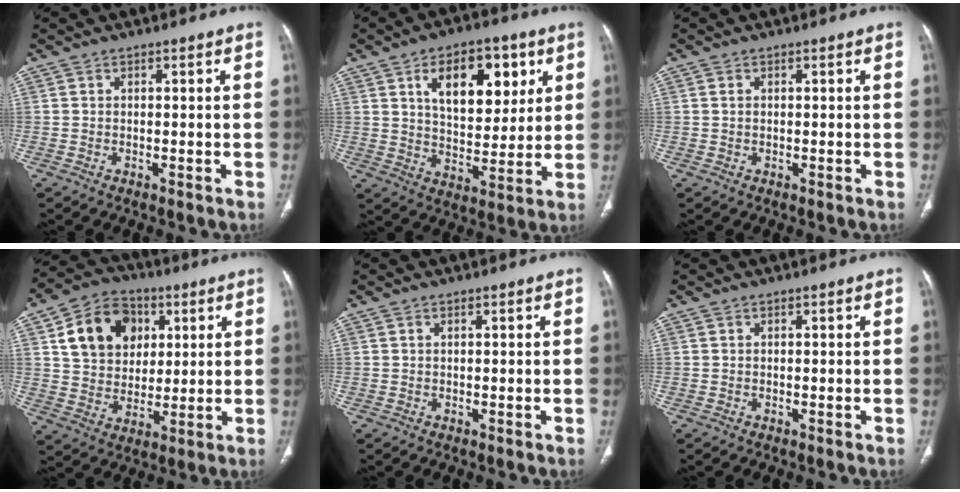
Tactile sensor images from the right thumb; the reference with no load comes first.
{"total": 16.2, "force": [6.4, 9.2, 11.7], "torque": [-0.129, -0.023, 0.109]}
{"total": 0.7, "force": [0.2, 0.4, 0.5], "torque": [-0.014, 0.003, 0.006]}
{"total": 14.7, "force": [4.9, 11.4, 7.9], "torque": [-0.104, -0.004, 0.083]}
{"total": 0.0}
{"total": 0.0}